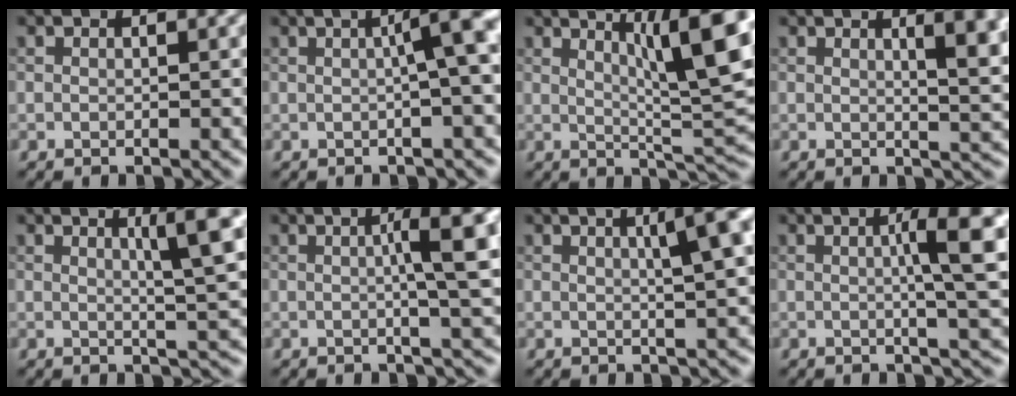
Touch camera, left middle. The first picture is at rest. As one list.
[{"total": 5.2, "force": [0.6, 0.8, 5.1], "torque": [-0.069, 0.015, 0.004]}, {"total": 9.0, "force": [3.3, 1.5, 8.2], "torque": [-0.107, 0.003, 0.057]}, {"total": 5.8, "force": [1.9, 1.9, 5.2], "torque": [-0.040, 0.006, 0.023]}, {"total": 5.9, "force": [2.0, 0.8, 5.5], "torque": [-0.070, 0.004, 0.031]}, {"total": 6.7, "force": [1.0, 1.2, 6.5], "torque": [-0.078, 0.017, 0.012]}, {"total": 5.8, "force": [1.7, 1.1, 5.4], "torque": [-0.059, 0.013, 0.024]}, {"total": 6.2, "force": [0.9, 0.9, 6.1], "torque": [-0.083, 0.008, 0.012]}]